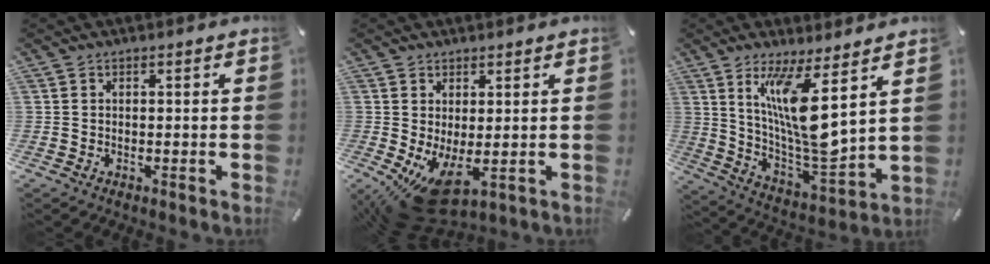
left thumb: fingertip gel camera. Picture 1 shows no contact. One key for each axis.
{"total": 8.9, "fx": -2.3, "fy": 4.1, "fz": 7.6, "tx": -0.113, "ty": -0.020, "tz": -0.032}
{"total": 15.6, "fx": 7.6, "fy": 3.1, "fz": 13.3, "tx": -0.266, "ty": -0.056, "tz": 0.120}